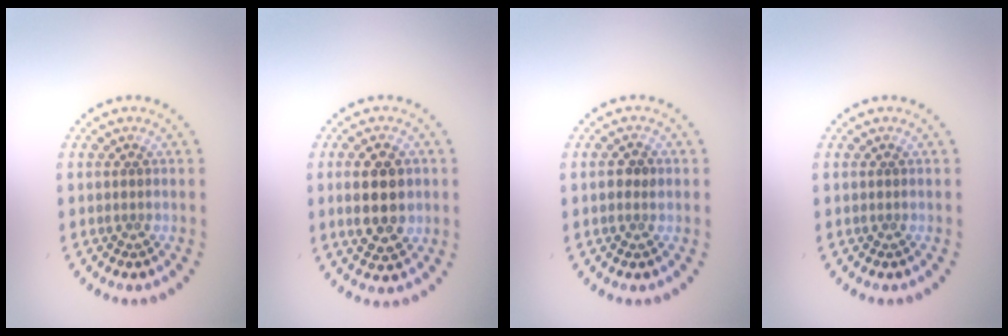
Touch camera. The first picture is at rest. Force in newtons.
{"total": 5.2, "press": 5.2, "slide": 0.5}
{"total": 1.4, "press": 1.4, "slide": 0.2}
{"total": 0.0}